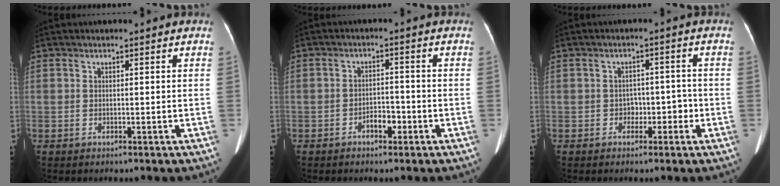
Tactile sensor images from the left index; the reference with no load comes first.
{"total": 2.9, "force": [-1.8, 1.3, 1.7], "torque": [-0.027, 0.004, -0.029]}
{"total": 3.0, "force": [-1.4, 2.1, 1.6], "torque": [-0.014, 0.014, -0.017]}